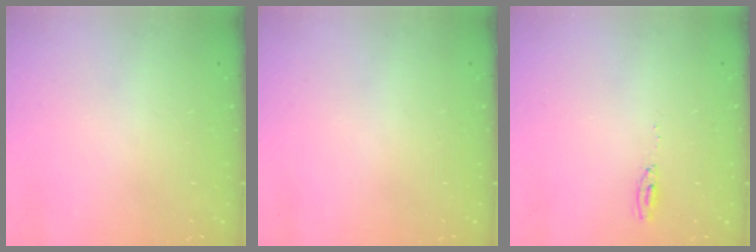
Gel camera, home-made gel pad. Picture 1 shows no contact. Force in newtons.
{"total": 0.0}
{"total": 4.6, "press": 4.4, "slide": 1.3}